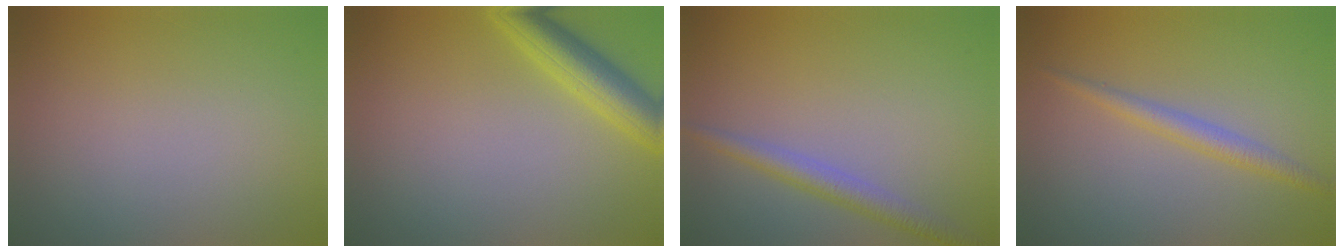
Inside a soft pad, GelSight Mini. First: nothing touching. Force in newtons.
{"total": 4.1, "press": 4.1, "slide": 0.2}
{"total": 2.5, "press": 2.5, "slide": 0.1}
{"total": 2.0, "press": 2.0, "slide": 0.0}